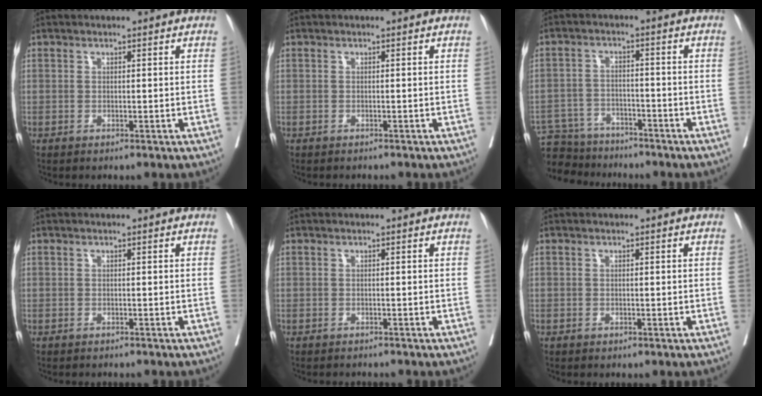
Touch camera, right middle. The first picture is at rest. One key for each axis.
{"total": 1.5, "fx": -1.4, "fy": 0.4, "fz": 0.4, "tx": -0.012, "ty": -0.003, "tz": -0.018}
{"total": 9.6, "fx": -8.8, "fy": 3.7, "fz": 1.1, "tx": -0.027, "ty": 0.011, "tz": -0.141}
{"total": 1.3, "fx": -1.2, "fy": 0.4, "fz": 0.4, "tx": -0.012, "ty": -0.003, "tz": -0.017}
{"total": 2.1, "fx": -2.0, "fy": 0.5, "fz": 0.5, "tx": -0.009, "ty": -0.004, "tz": -0.026}
{"total": 0.5, "fx": -0.2, "fy": 0.5, "fz": 0.0, "tx": -0.001, "ty": 0.004, "tz": -0.006}